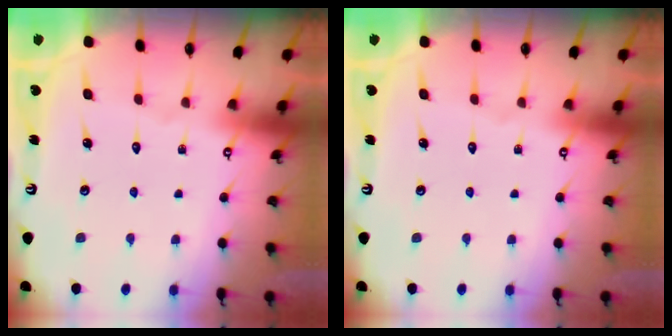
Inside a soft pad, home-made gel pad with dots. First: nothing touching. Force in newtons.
{"total": 0.0}